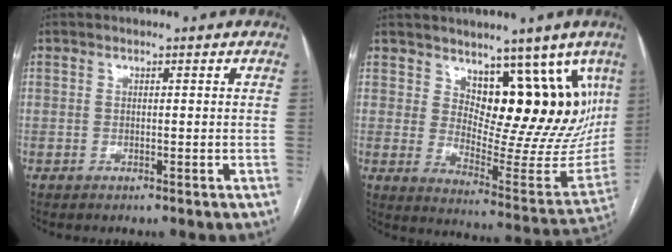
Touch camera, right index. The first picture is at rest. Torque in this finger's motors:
{"motor_torque": [0.16, 0.28, 0.17, 0.04]}